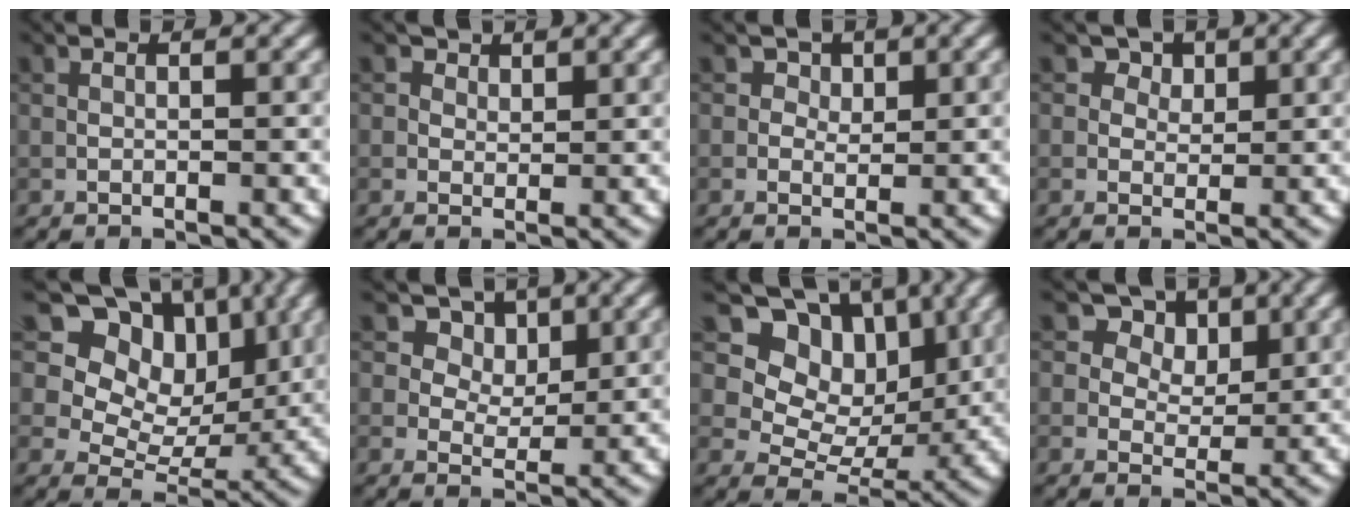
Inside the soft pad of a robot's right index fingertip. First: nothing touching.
{"total": 1.8, "force": [1.2, 1.2, 0.4], "torque": [-0.010, -0.008, 0.017]}
{"total": 1.6, "force": [0.8, 1.2, 0.7], "torque": [-0.004, -0.005, 0.009]}
{"total": 3.1, "force": [1.8, 2.2, 1.2], "torque": [-0.018, -0.008, 0.021]}
{"total": 10.2, "force": [5.3, 6.9, 5.3], "torque": [-0.085, -0.003, 0.080]}
{"total": 6.3, "force": [3.6, 4.2, 3.0], "torque": [-0.052, -0.007, 0.050]}
{"total": 9.1, "force": [4.0, 6.7, 4.7], "torque": [-0.069, -0.011, 0.064]}
{"total": 6.0, "force": [3.3, 4.2, 2.7], "torque": [-0.046, -0.004, 0.041]}